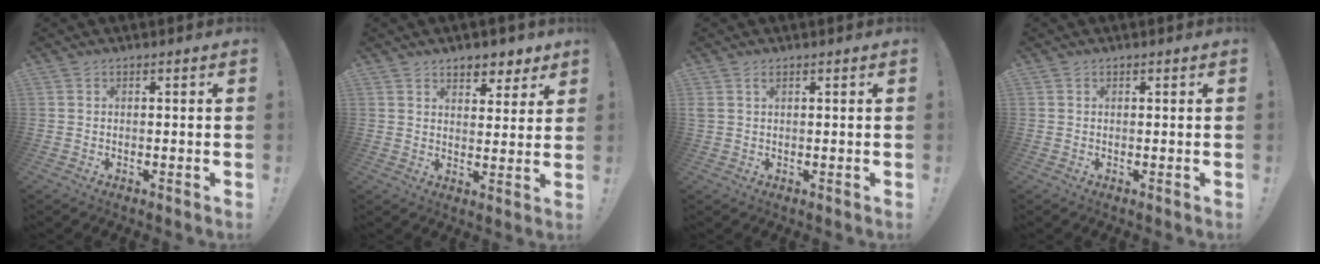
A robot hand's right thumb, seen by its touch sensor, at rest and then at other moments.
{"total": 5.9, "force": [4.7, 3.3, 1.6], "torque": [-0.008, -0.037, 0.084]}
{"total": 1.5, "force": [0.8, 0.7, 1.1], "torque": [-0.028, 0.004, 0.015]}
{"total": 0.0}